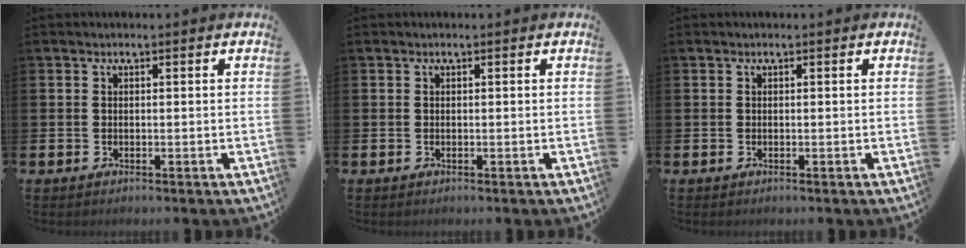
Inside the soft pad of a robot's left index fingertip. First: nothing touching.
{"total": 0.0}
{"total": 0.0}